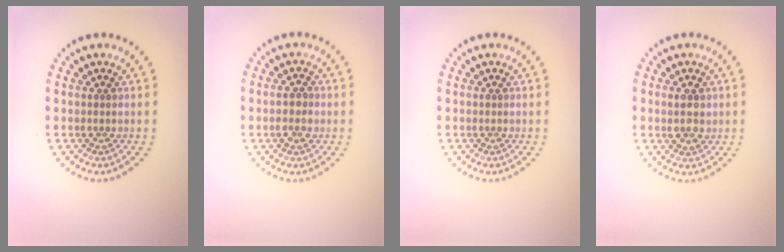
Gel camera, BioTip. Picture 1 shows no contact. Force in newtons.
{"total": 1.9, "press": 1.9, "slide": 0.1}
{"total": 0.0}
{"total": 2.3, "press": 2.2, "slide": 0.8}